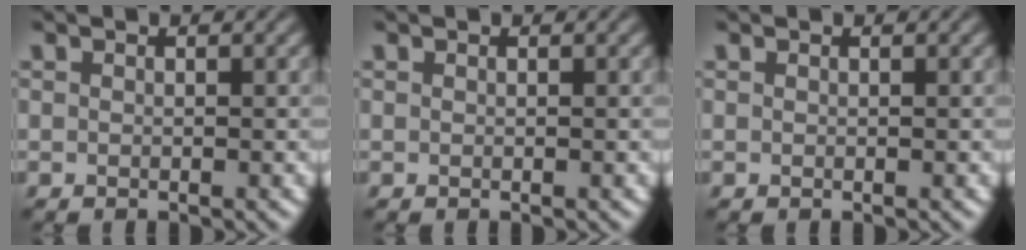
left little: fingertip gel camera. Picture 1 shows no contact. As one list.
[{"total": 0.0}, {"total": 0.0}]